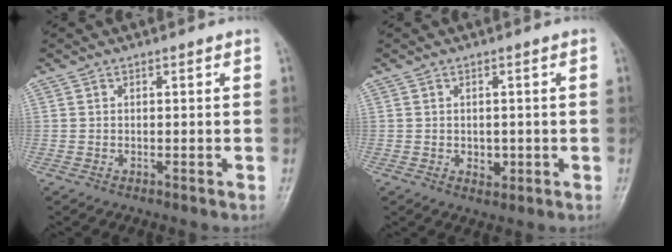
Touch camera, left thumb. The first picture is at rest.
{"total": 2.4, "force": [-0.3, 1.8, 1.5], "torque": [-0.011, -0.001, 0.001]}